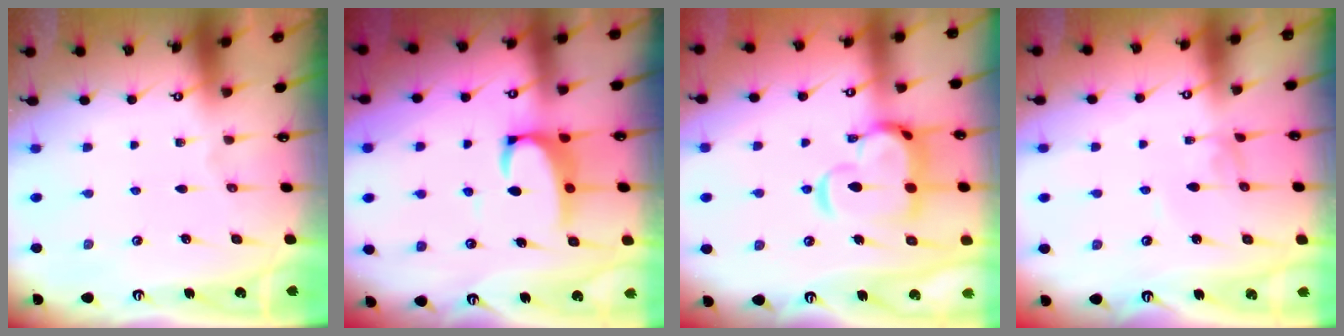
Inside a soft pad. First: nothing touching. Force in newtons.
{"total": 3.5, "press": 3.4, "slide": 0.9}
{"total": 10.1, "press": 9.9, "slide": 1.8}
{"total": 2.7, "press": 2.7, "slide": 0.1}